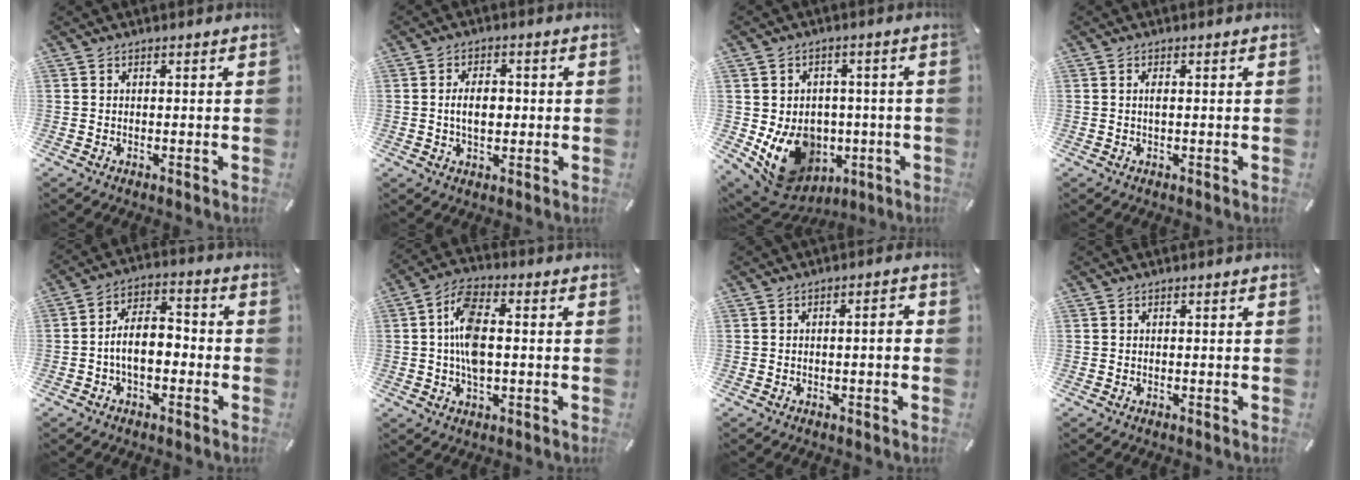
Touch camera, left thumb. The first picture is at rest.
{"total": 5.8, "force": [-0.1, 3.6, 4.6], "torque": [-0.079, 0.001, -0.008]}
{"total": 12.9, "force": [-2.5, 11.1, 6.0], "torque": [-0.115, -0.003, -0.033]}
{"total": 1.4, "force": [0.1, 0.3, 1.4], "torque": [-0.029, -0.001, 0.001]}
{"total": 8.5, "force": [-2.6, 5.1, 6.3], "torque": [-0.117, 0.021, -0.047]}
{"total": 9.9, "force": [0.1, 5.2, 8.4], "torque": [-0.176, 0.009, 0.000]}
{"total": 2.9, "force": [-0.4, 0.8, 2.8], "torque": [-0.041, 0.005, -0.011]}
{"total": 0.0}